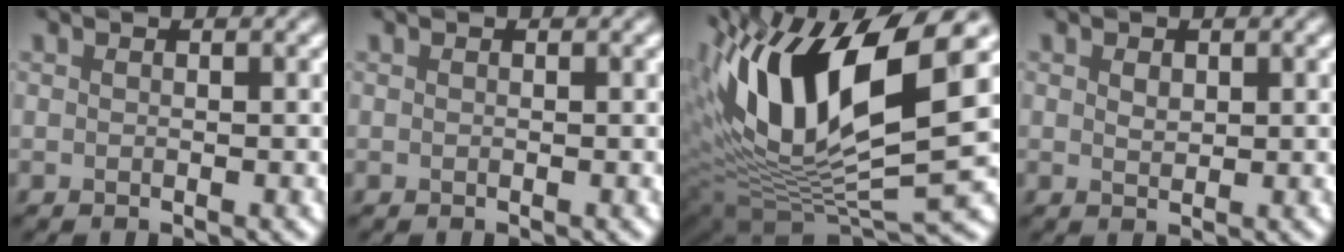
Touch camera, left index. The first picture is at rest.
{"total": 0.0}
{"total": 14.9, "force": [4.4, 5.5, 13.2], "torque": [-0.257, 0.006, 0.075]}
{"total": 1.1, "force": [0.6, 0.6, 0.7], "torque": [-0.014, -0.001, 0.014]}